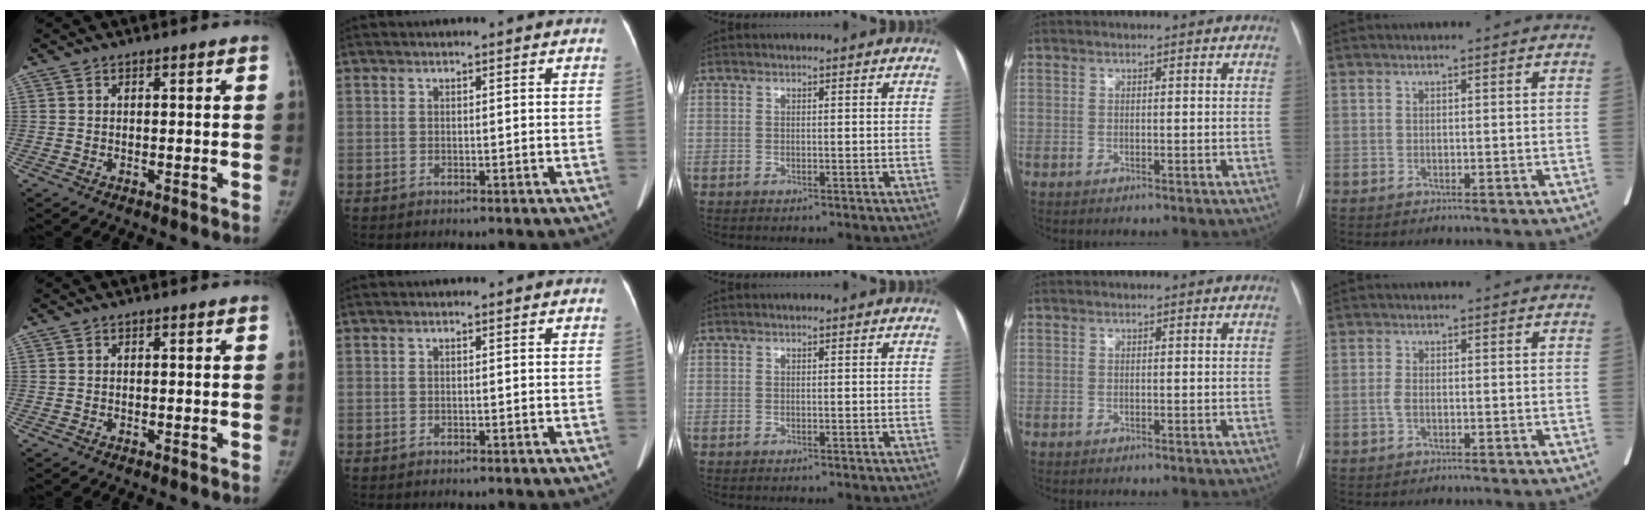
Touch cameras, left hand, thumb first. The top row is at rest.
{"little": {"total": 1.3, "force": [-0.4, 0.6, 1.1], "torque": [-0.029, 0.000, -0.009]}}